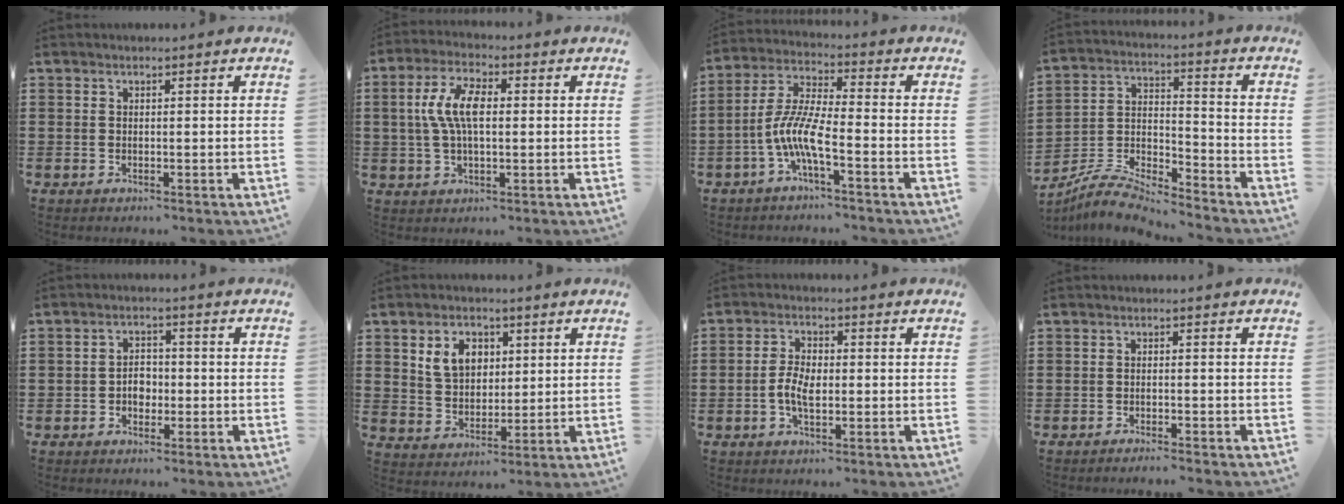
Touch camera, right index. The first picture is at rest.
{"total": 7.4, "force": [0.7, 3.1, 6.6], "torque": [-0.154, 0.005, 0.004]}
{"total": 7.8, "force": [-3.2, 1.4, 6.9], "torque": [-0.164, -0.012, -0.066]}
{"total": 6.8, "force": [-6.5, 0.7, 1.6], "torque": [-0.043, 0.003, -0.132]}
{"total": 3.2, "force": [-0.8, 2.3, 2.1], "torque": [-0.035, 0.002, -0.018]}
{"total": 6.0, "force": [2.4, 4.5, 3.3], "torque": [-0.073, 0.014, 0.042]}
{"total": 4.4, "force": [-0.9, 2.1, 3.7], "torque": [-0.089, -0.001, -0.023]}
{"total": 1.2, "force": [-1.2, -0.4, 0.1], "torque": [-0.001, 0.004, -0.022]}